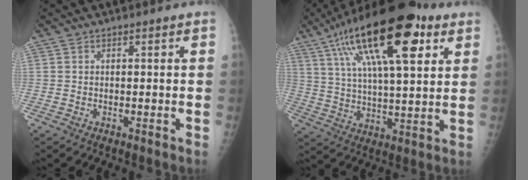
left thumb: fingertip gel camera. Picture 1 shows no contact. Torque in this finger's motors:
{"motor_torque": [0.88, 0.91, 2.09, -0.68, 0.32]}